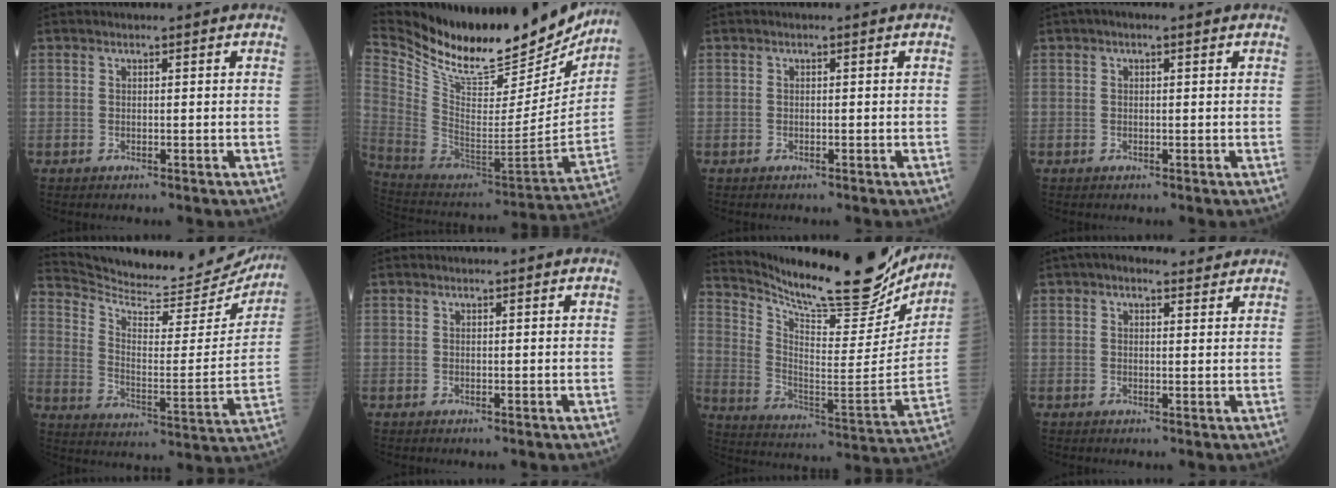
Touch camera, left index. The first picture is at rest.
{"total": 28.5, "force": [24.8, 6.8, 12.3], "torque": [-0.229, -0.059, 0.380]}
{"total": 0.0}
{"total": 1.9, "force": [0.9, 0.6, 1.5], "torque": [-0.030, 0.013, 0.012]}
{"total": 23.2, "force": [22.3, 3.3, 5.4], "torque": [-0.089, -0.081, 0.297]}
{"total": 0.0}
{"total": 24.7, "force": [21.7, 3.9, 11.0], "torque": [-0.187, -0.063, 0.313]}
{"total": 5.3, "force": [4.3, 2.1, 2.5], "torque": [-0.036, 0.026, 0.059]}